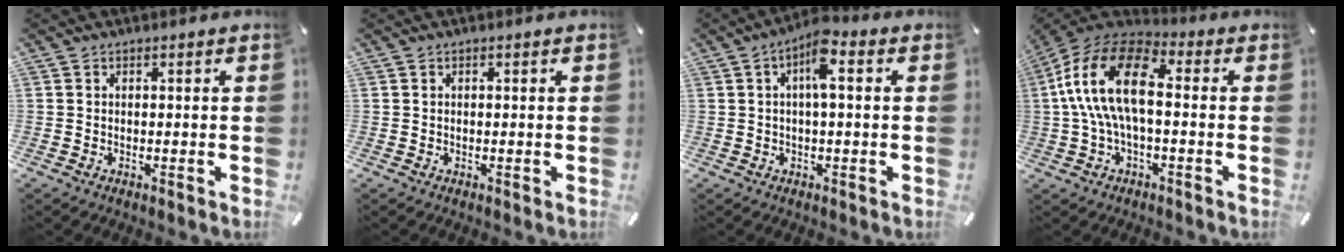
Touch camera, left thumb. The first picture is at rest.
{"total": 0.0}
{"total": 6.4, "force": [1.3, 2.3, 5.8], "torque": [-0.097, 0.008, 0.018]}
{"total": 17.0, "force": [0.7, 9.1, 14.4], "torque": [-0.309, 0.008, 0.006]}